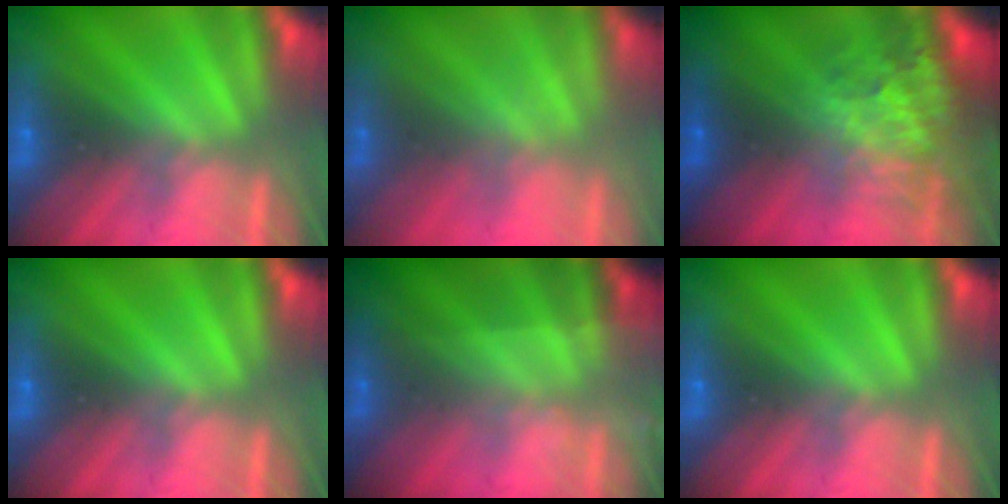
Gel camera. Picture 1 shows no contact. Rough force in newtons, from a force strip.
{"total": 1.1}
{"total": 6.9}
{"total": 0.0}
{"total": 1.8}
{"total": 0.0}